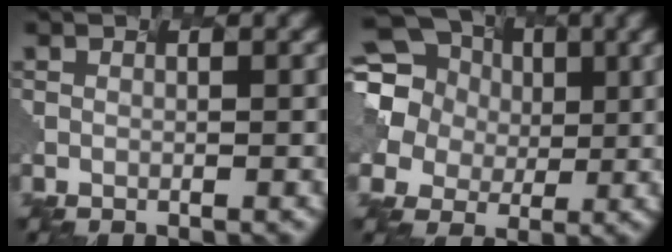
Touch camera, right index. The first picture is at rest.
{"total": 13.3, "force": [4.0, 11.8, 4.6], "torque": [-0.167, 0.031, 0.077]}